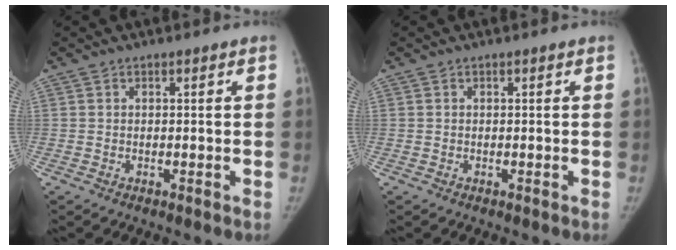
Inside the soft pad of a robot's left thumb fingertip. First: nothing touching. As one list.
[{"total": 0.0}]